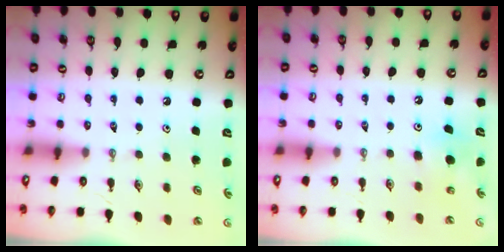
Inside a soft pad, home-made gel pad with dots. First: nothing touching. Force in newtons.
{"total": 6.1, "press": 6.1, "slide": 0.5}